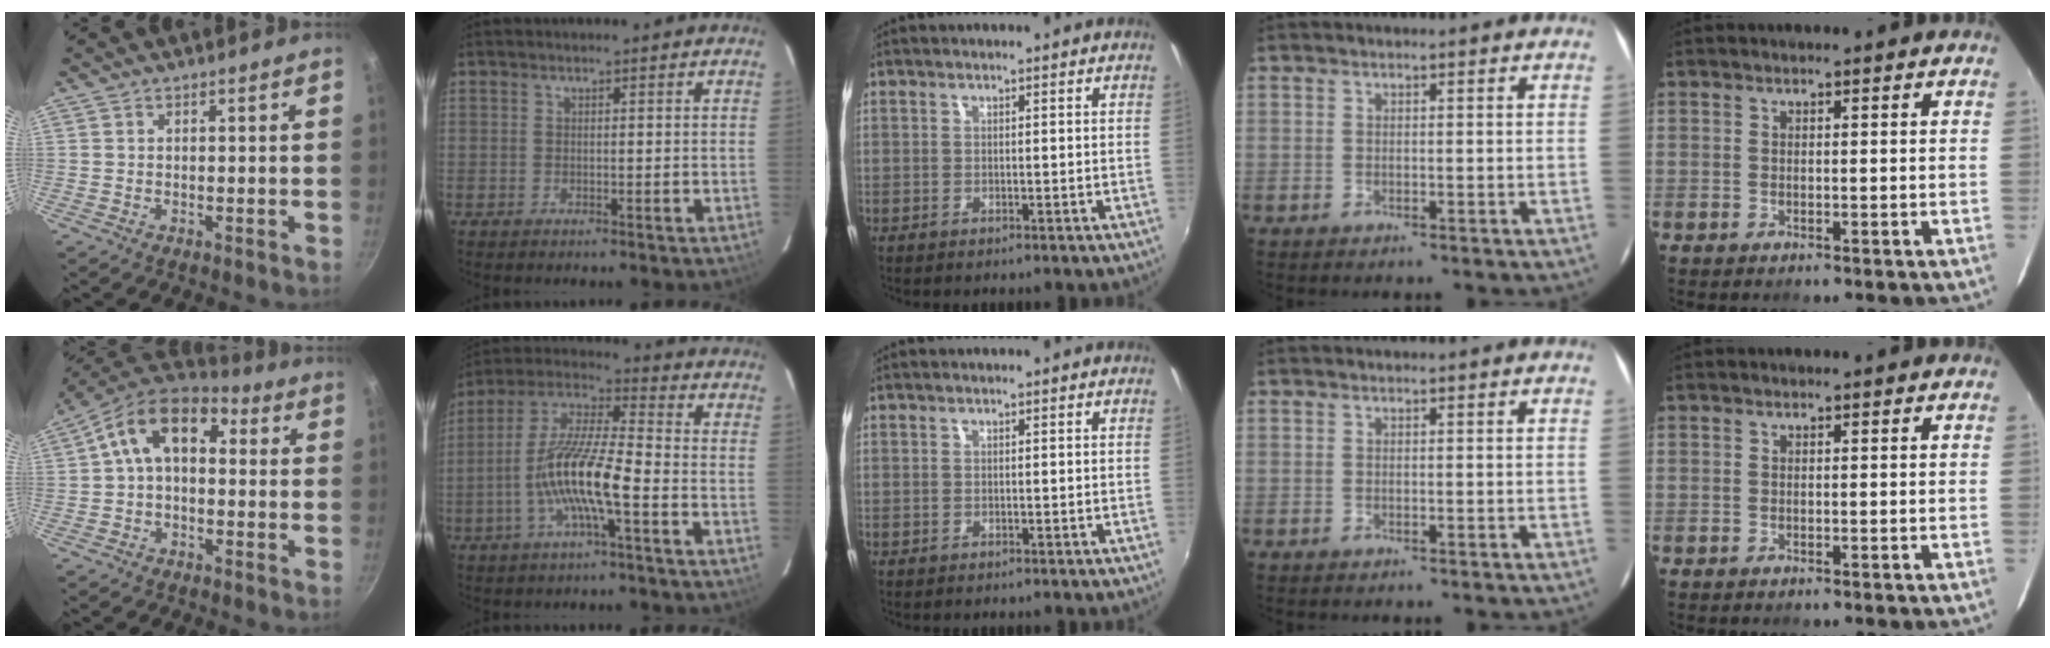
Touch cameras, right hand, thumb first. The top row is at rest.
{"thumb": {"total": 12.5, "force": [2.1, 8.1, 9.3], "torque": [-0.136, 0.032, 0.010]}, "index": {"total": 12.8, "force": [-4.5, 1.8, 11.9], "torque": [-0.240, 0.000, -0.093]}}